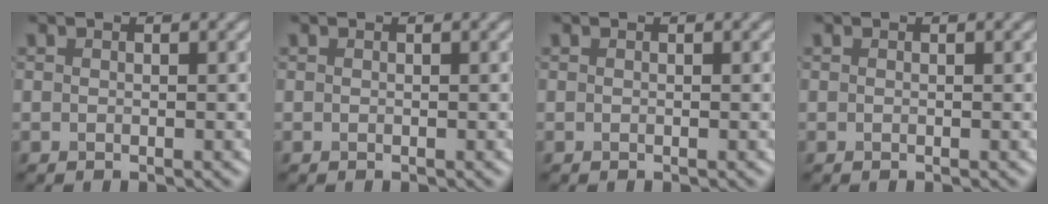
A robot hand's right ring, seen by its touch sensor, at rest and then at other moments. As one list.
[{"total": 0.0}, {"total": 0.0}, {"total": 0.0}]